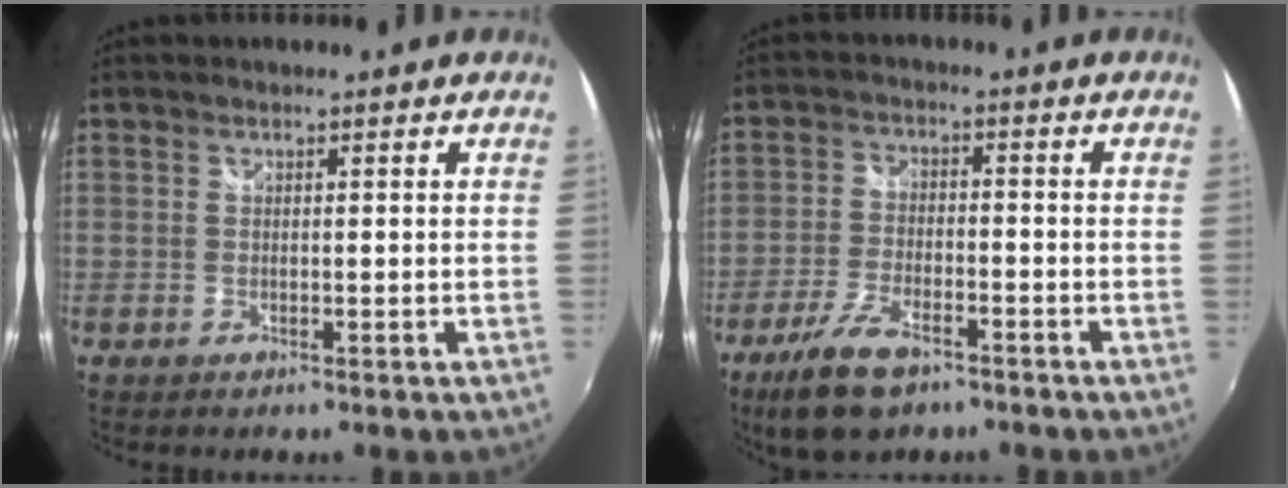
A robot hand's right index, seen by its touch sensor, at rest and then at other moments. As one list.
[{"total": 9.9, "force": [-6.6, 4.1, 6.2], "torque": [-0.151, -0.017, -0.124]}]